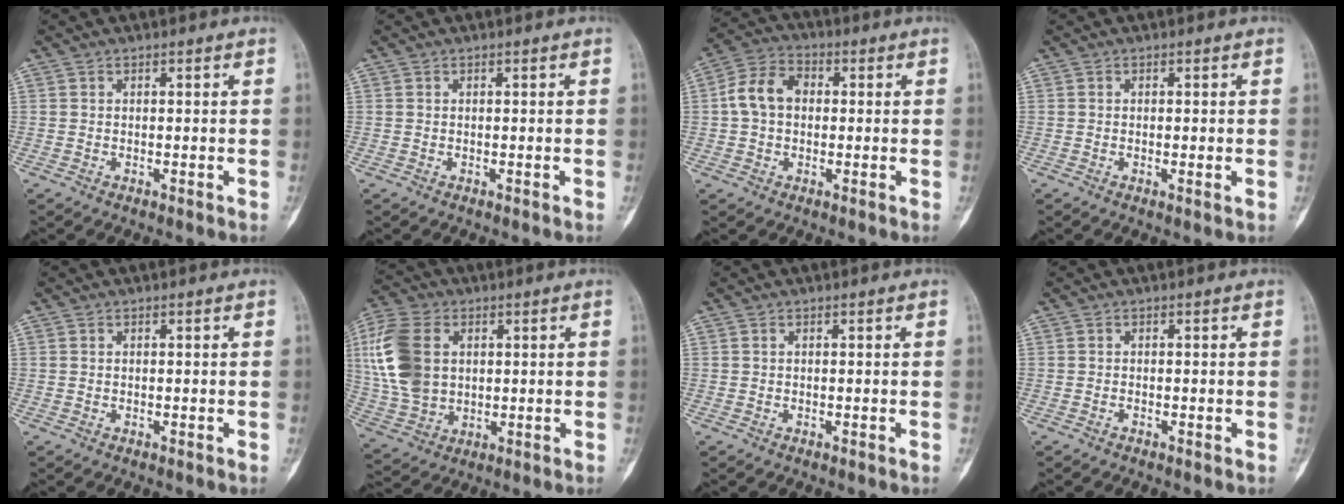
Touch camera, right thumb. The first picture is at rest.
{"total": 0.0}
{"total": 8.3, "force": [0.5, 6.2, 5.6], "torque": [-0.095, 0.025, 0.000]}
{"total": 1.3, "force": [-0.1, 0.2, 1.2], "torque": [-0.015, -0.003, -0.002]}
{"total": 0.0}
{"total": 15.8, "force": [3.2, 11.1, 10.9], "torque": [-0.226, 0.002, 0.066]}
{"total": 0.0}
{"total": 0.0}